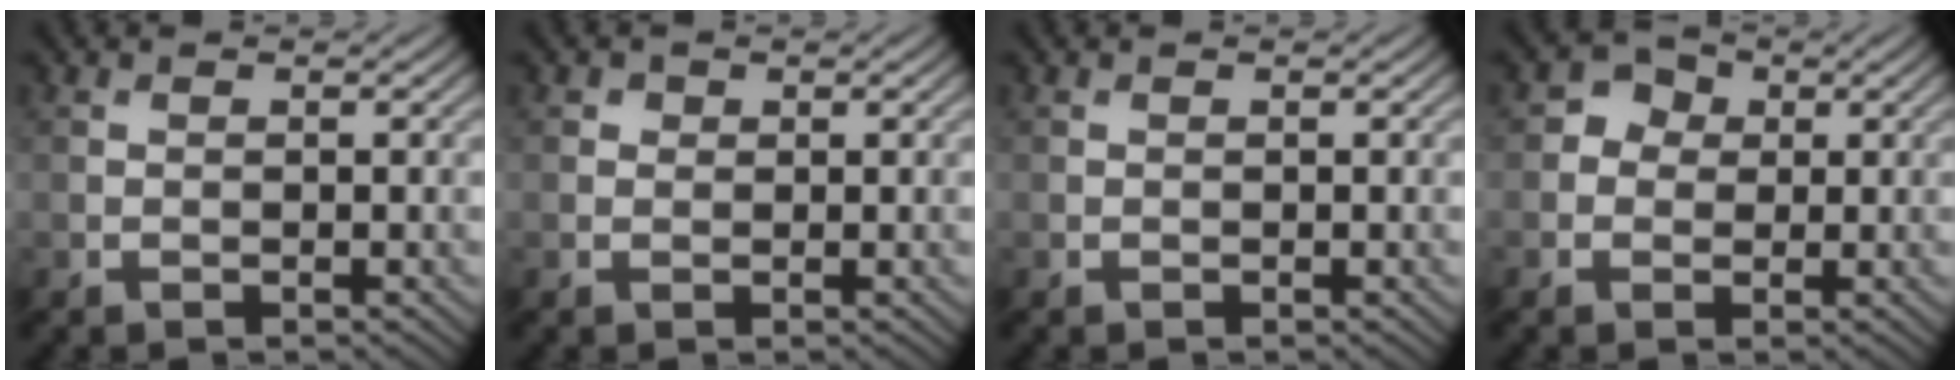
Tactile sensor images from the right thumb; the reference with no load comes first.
{"total": 0.8, "force": [0.3, 0.7, 0.2], "torque": [0.001, -0.003, 0.002]}
{"total": 0.0}
{"total": 2.6, "force": [0.2, 2.5, 0.9], "torque": [-0.013, 0.004, -0.003]}